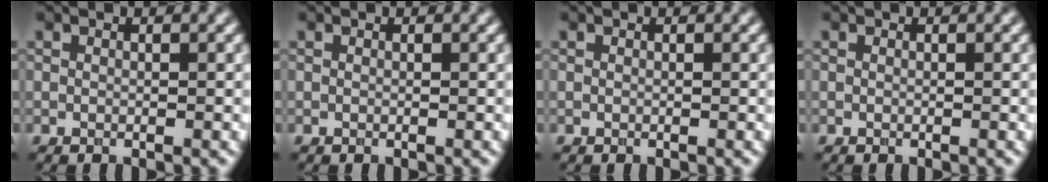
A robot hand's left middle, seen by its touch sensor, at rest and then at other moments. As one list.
[{"total": 0.0}, {"total": 0.0}, {"total": 0.0}]